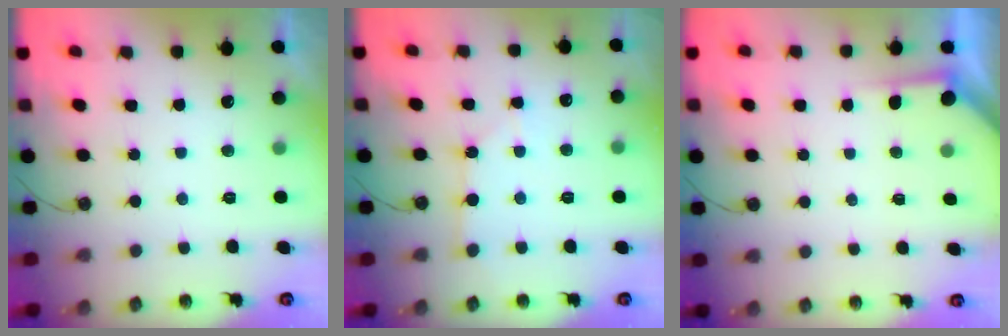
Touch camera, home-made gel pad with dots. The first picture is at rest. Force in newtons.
{"total": 3.0, "press": 2.9, "slide": 0.4}
{"total": 2.5, "press": 2.5, "slide": 0.3}